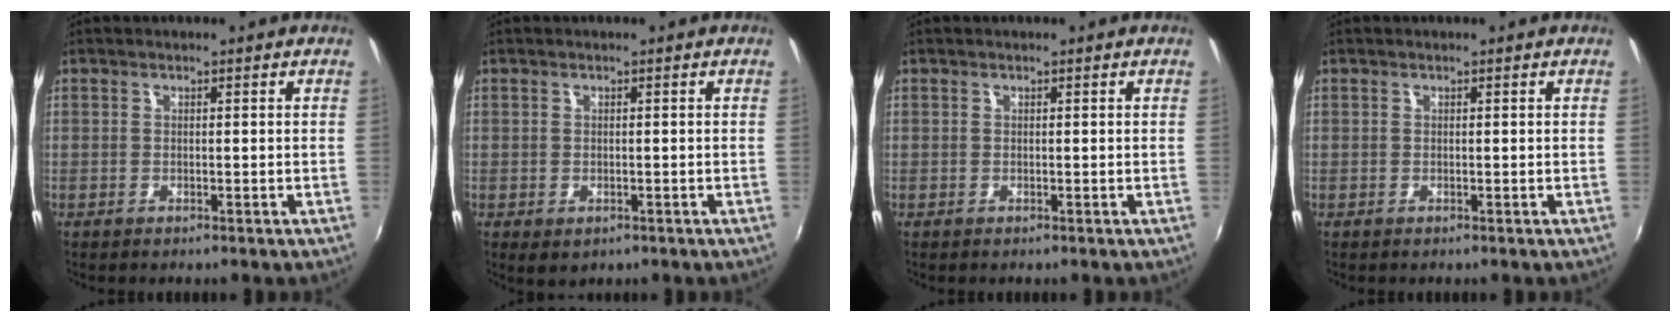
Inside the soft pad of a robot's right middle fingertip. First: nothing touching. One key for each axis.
{"total": 1.6, "fx": -0.1, "fy": 1.1, "fz": 1.2, "tx": -0.020, "ty": -0.007, "tz": -0.001}
{"total": 0.0}
{"total": 0.0}